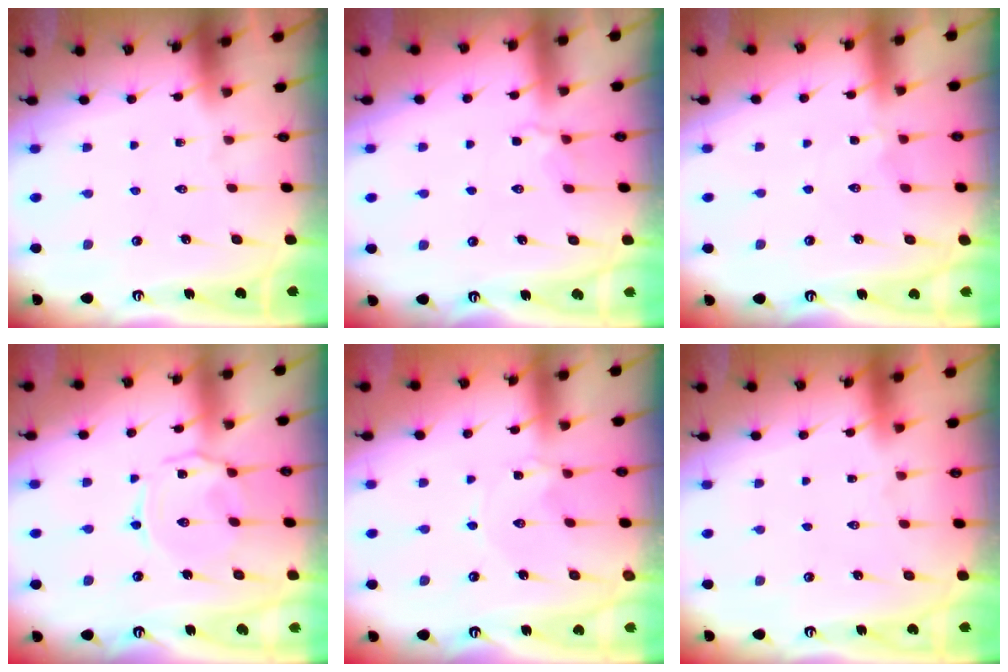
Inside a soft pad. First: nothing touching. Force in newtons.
{"total": 3.5, "press": 3.3, "slide": 1.3}
{"total": 2.4, "press": 2.4, "slide": 0.4}
{"total": 2.8, "press": 2.8, "slide": 0.6}
{"total": 0.5, "press": 0.5, "slide": 0.2}
{"total": 1.6, "press": 1.6, "slide": 0.1}